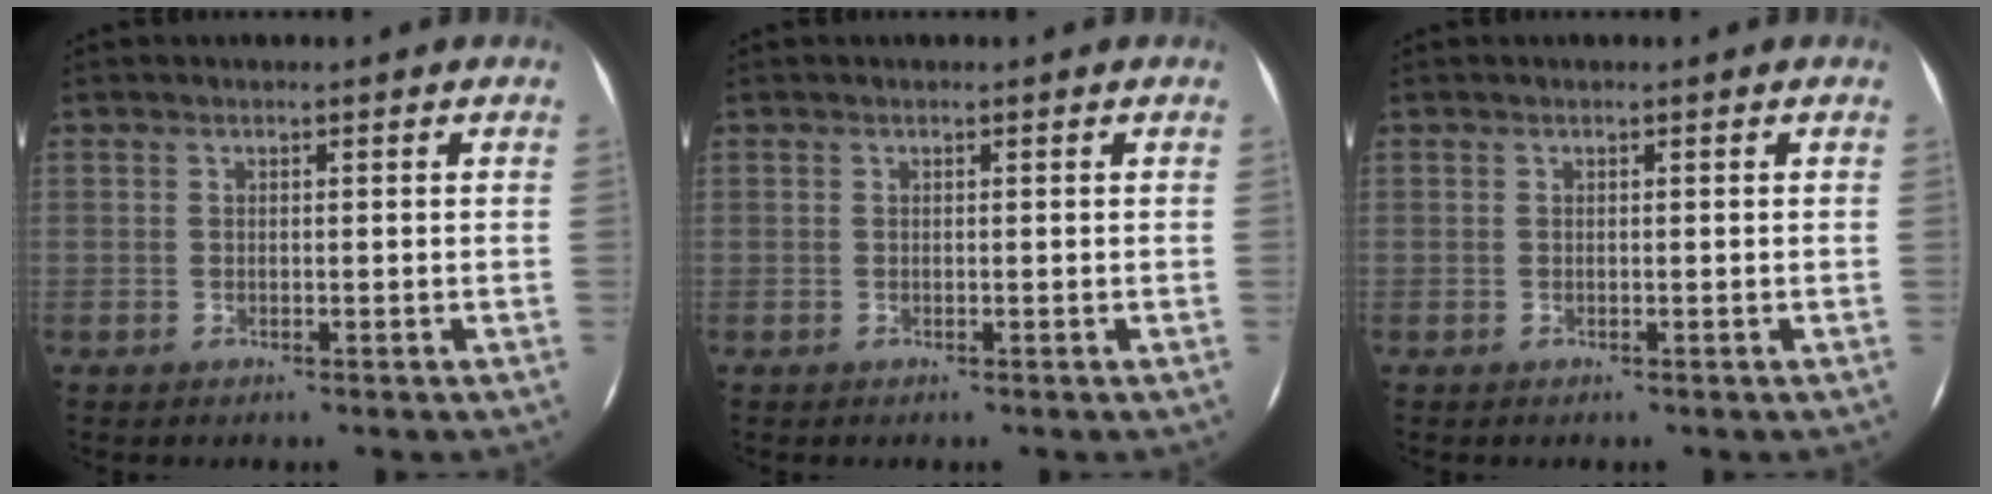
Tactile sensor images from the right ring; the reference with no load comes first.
{"total": 0.0}
{"total": 0.0}